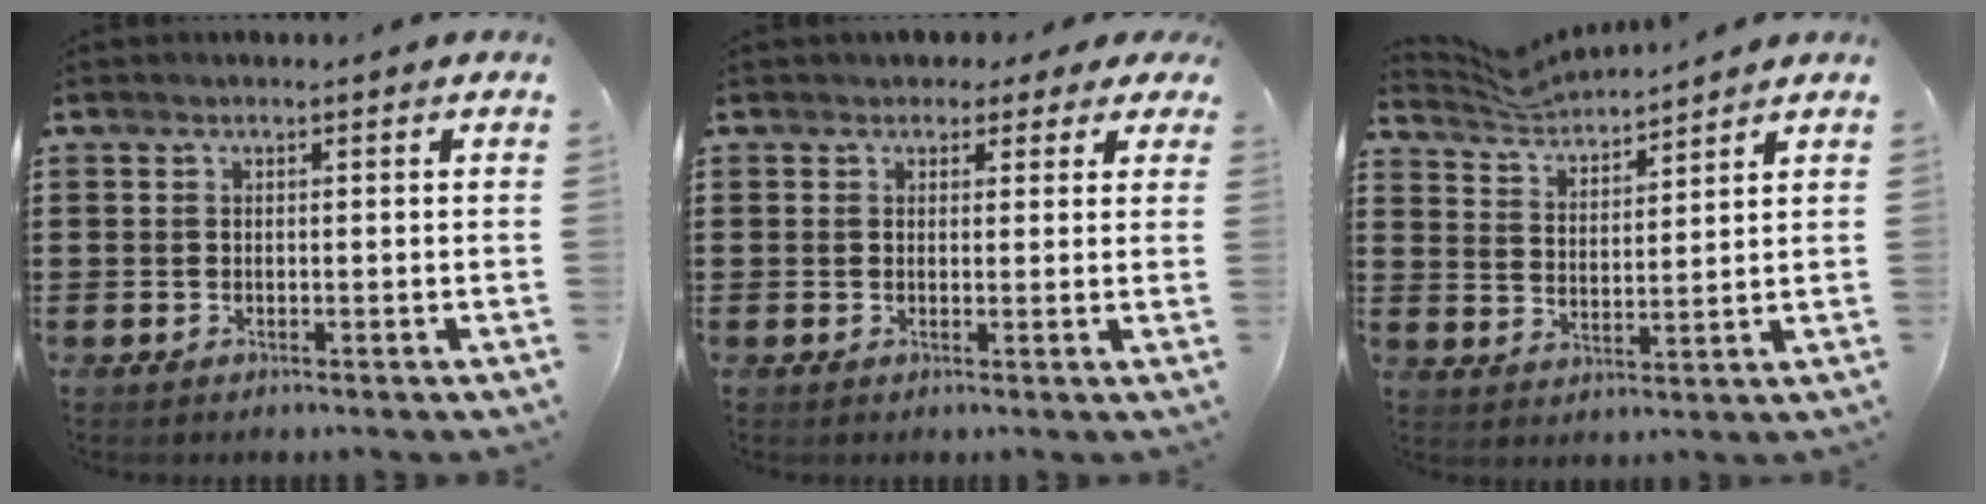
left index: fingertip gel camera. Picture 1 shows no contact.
{"total": 2.3, "force": [1.6, 1.5, 0.4], "torque": [-0.009, 0.006, 0.028]}
{"total": 4.4, "force": [4.4, 0.1, 0.1], "torque": [-0.022, -0.022, 0.079]}